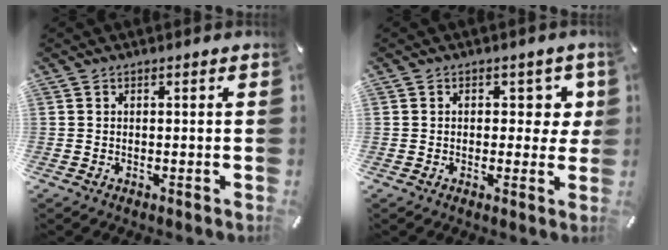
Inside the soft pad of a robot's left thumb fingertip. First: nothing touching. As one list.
[{"total": 5.2, "force": [1.2, 3.7, 3.4], "torque": [-0.032, -0.002, 0.014]}]